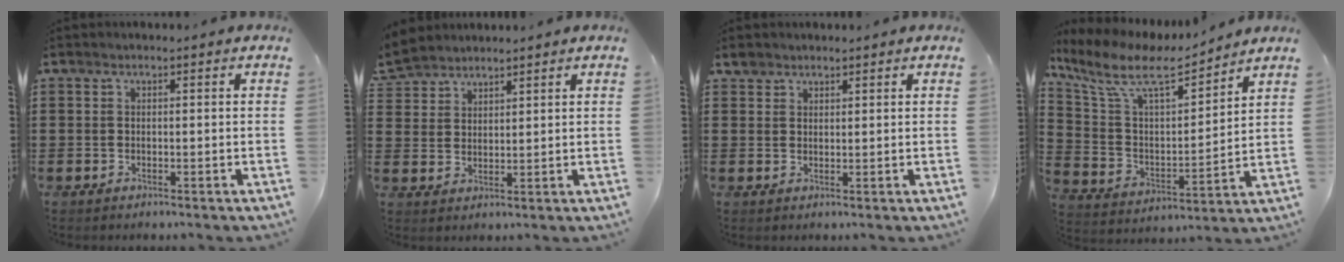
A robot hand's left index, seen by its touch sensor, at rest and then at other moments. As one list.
[{"total": 3.5, "force": [3.3, 1.1, 0.2], "torque": [-0.019, -0.004, 0.064]}, {"total": 1.7, "force": [1.5, 0.9, -0.1], "torque": [-0.003, 0.003, 0.029]}, {"total": 9.7, "force": [7.6, 2.7, 5.4], "torque": [-0.138, -0.041, 0.127]}]